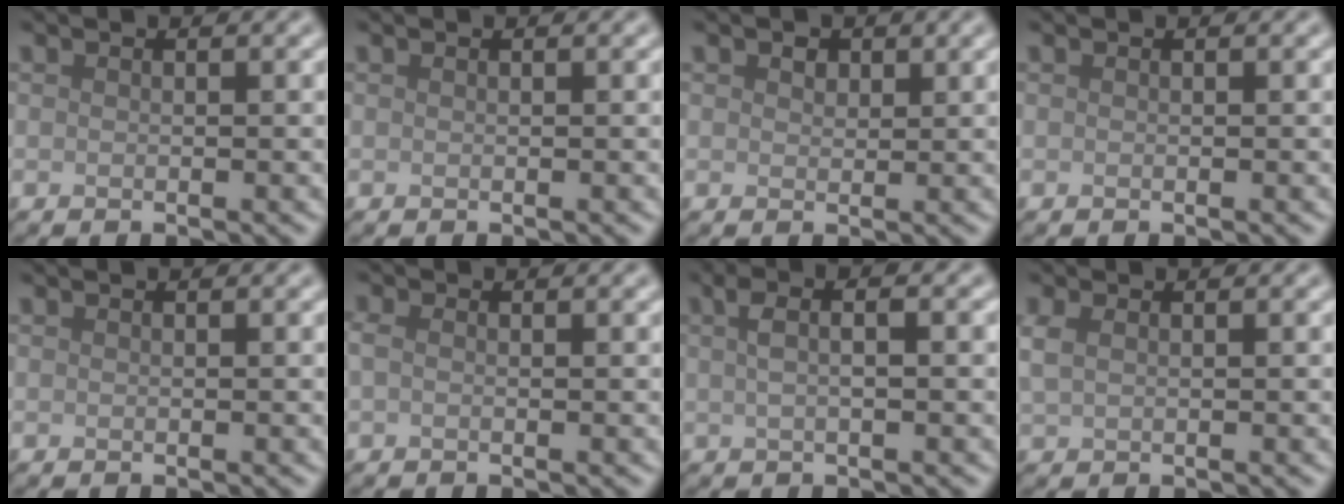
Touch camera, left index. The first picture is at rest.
{"total": 0.0}
{"total": 1.1, "force": [0.7, 0.7, 0.4], "torque": [-0.008, 0.000, 0.011]}
{"total": 0.0}
{"total": 0.0}
{"total": 1.1, "force": [0.1, 0.7, 0.8], "torque": [-0.020, -0.001, -0.002]}
{"total": 3.1, "force": [0.9, 1.0, 2.8], "torque": [-0.041, 0.004, 0.007]}
{"total": 1.5, "force": [0.5, 1.0, 1.1], "torque": [-0.028, 0.003, 0.014]}